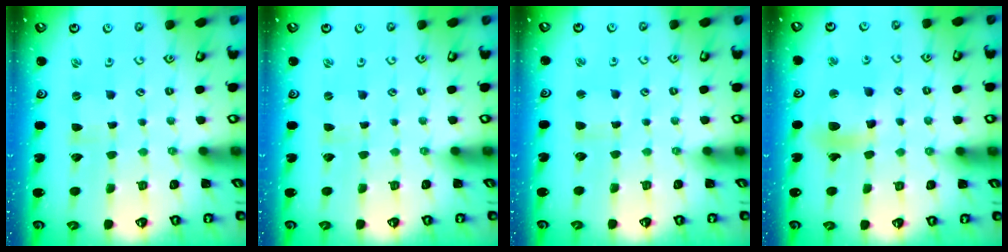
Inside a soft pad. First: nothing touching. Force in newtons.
{"total": 0.0}
{"total": 1.7, "press": 1.6, "slide": 0.2}
{"total": 11.6, "press": 11.5, "slide": 1.5}